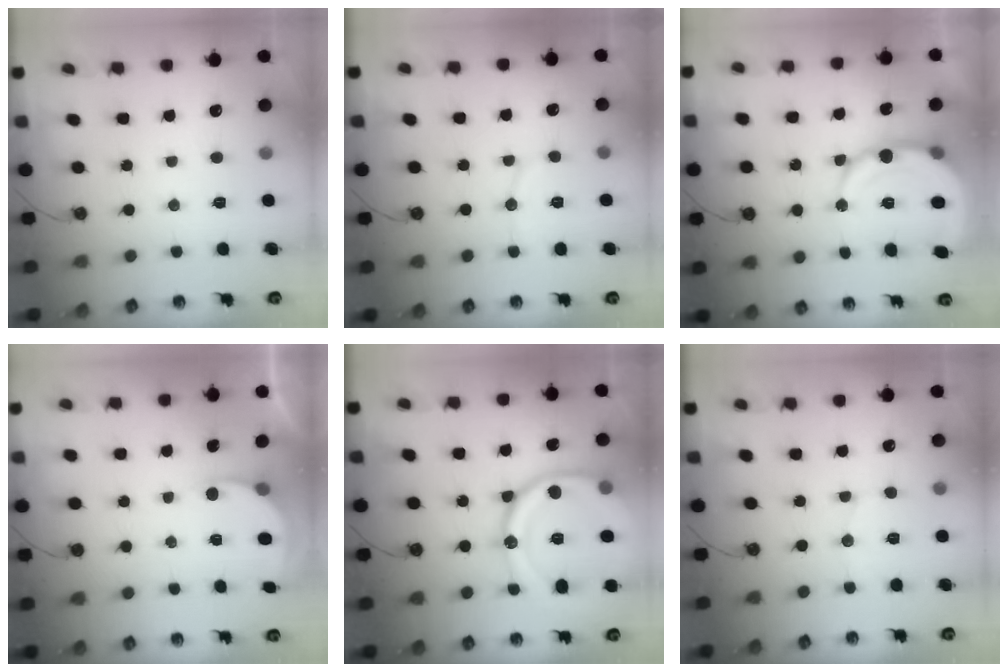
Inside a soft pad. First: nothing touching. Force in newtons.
{"total": 6.1, "press": 6.1, "slide": 0.7}
{"total": 12.7, "press": 12.5, "slide": 2.4}
{"total": 2.9, "press": 2.9, "slide": 0.2}
{"total": 22.3, "press": 22.2, "slide": 2.3}
{"total": 5.4, "press": 5.4, "slide": 0.5}